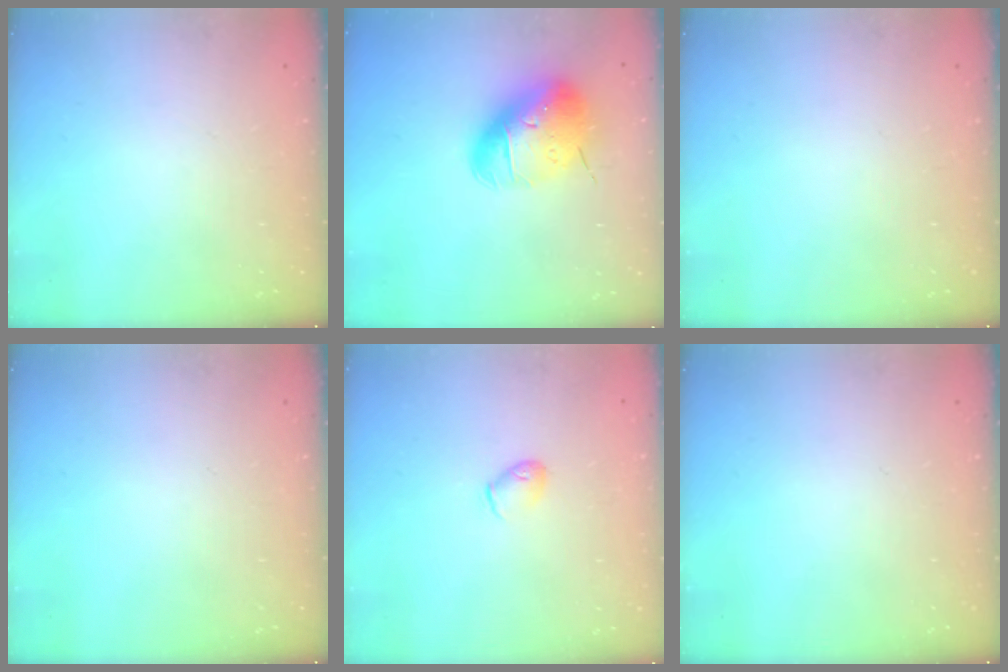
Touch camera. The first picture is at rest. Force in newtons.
{"total": 16.6, "press": 16.5, "slide": 2.5}
{"total": 0.0}
{"total": 0.0}
{"total": 5.3, "press": 5.2, "slide": 1.0}
{"total": 0.0}